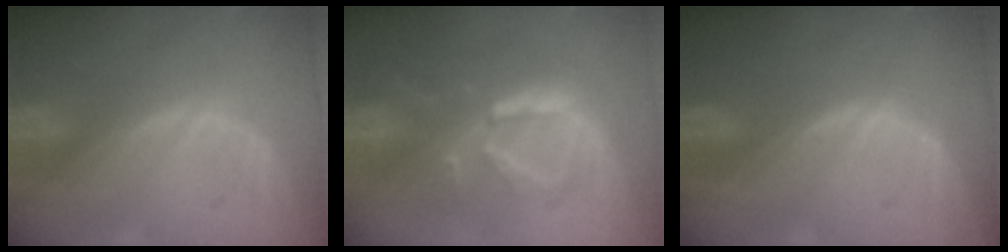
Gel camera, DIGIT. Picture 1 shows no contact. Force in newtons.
{"total": 7.9, "press": 7.9, "slide": 0.4}
{"total": 0.0}